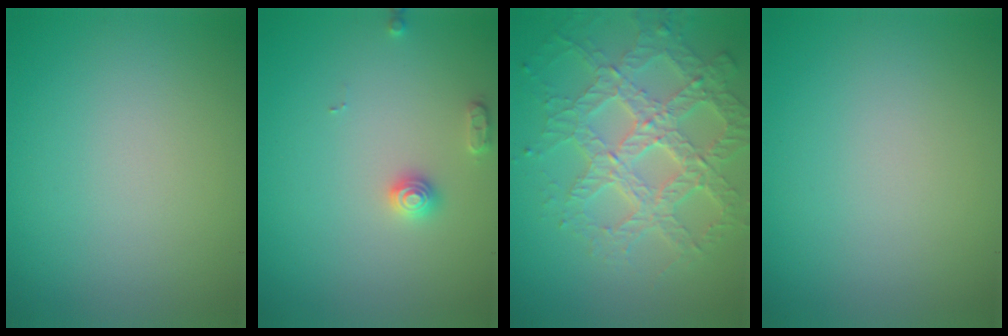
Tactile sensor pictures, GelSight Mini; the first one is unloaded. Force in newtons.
{"total": 1.7, "press": 1.7, "slide": 0.3}
{"total": 7.4, "press": 5.5, "slide": 5.0}
{"total": 0.0}